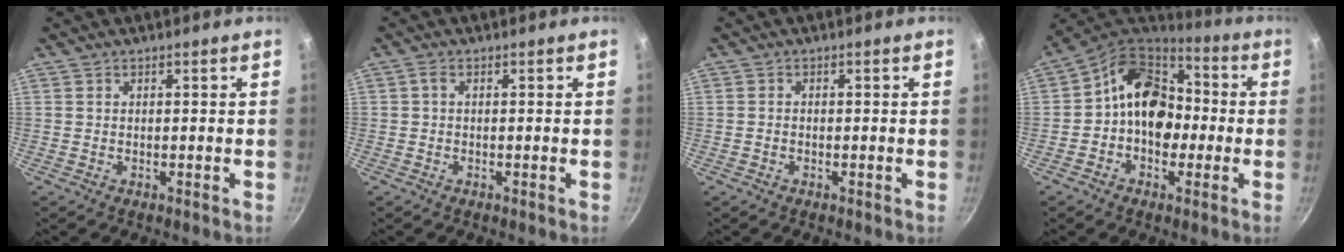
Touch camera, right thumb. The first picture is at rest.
{"total": 1.2, "force": [0.1, 0.6, 1.0], "torque": [-0.022, 0.005, 0.002]}
{"total": 0.6, "force": [-0.4, 0.4, 0.2], "torque": [-0.006, 0.003, -0.008]}
{"total": 14.6, "force": [-0.5, 11.1, 9.4], "torque": [-0.099, 0.046, -0.030]}